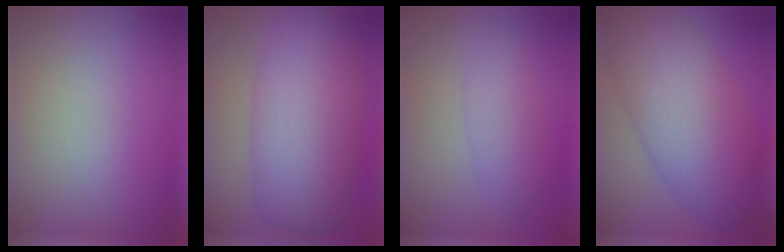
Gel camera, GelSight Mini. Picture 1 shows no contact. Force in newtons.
{"total": 9.7, "press": 9.7, "slide": 0.2}
{"total": 2.3, "press": 2.3, "slide": 0.1}
{"total": 9.6, "press": 9.6, "slide": 0.2}